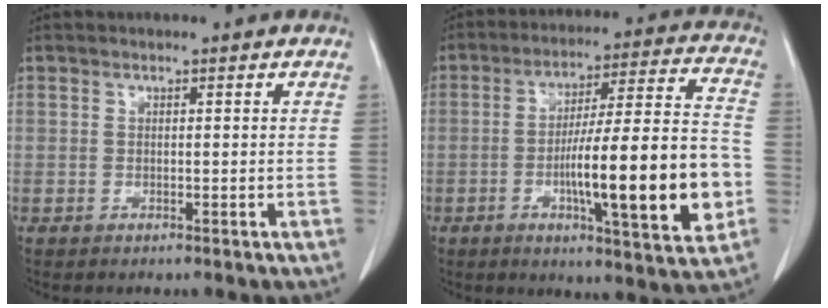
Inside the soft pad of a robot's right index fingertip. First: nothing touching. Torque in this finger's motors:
{"motor_torque": [1.78, -0.36, 0.79, 0.12]}